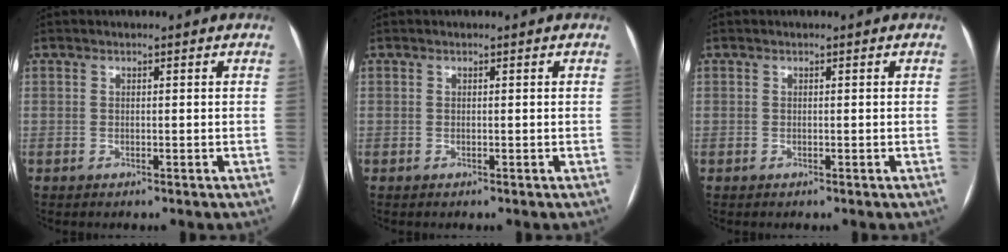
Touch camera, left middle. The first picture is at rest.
{"total": 0.0}
{"total": 0.0}